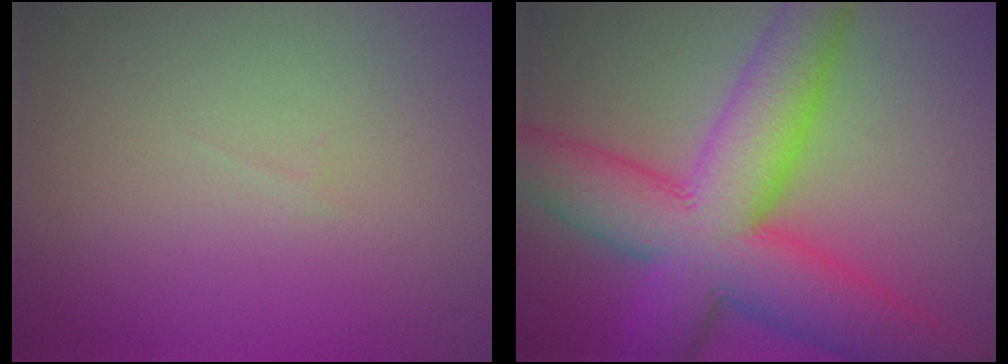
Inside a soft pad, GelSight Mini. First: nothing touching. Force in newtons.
{"total": 12.7, "press": 12.7, "slide": 0.3}